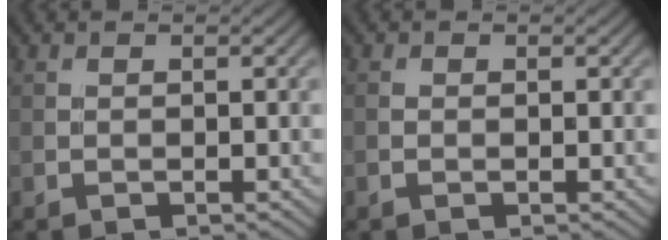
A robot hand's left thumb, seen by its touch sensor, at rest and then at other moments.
{"total": 0.6, "force": [-0.1, 0.4, 0.5], "torque": [-0.012, -0.001, -0.003]}